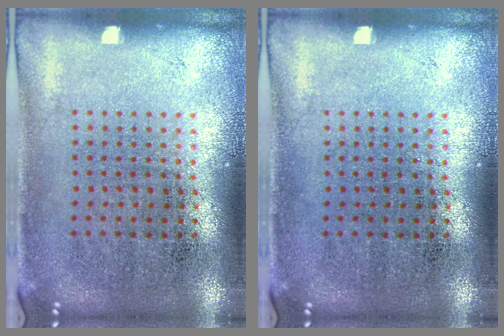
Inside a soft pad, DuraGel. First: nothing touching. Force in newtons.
{"total": 0.0}